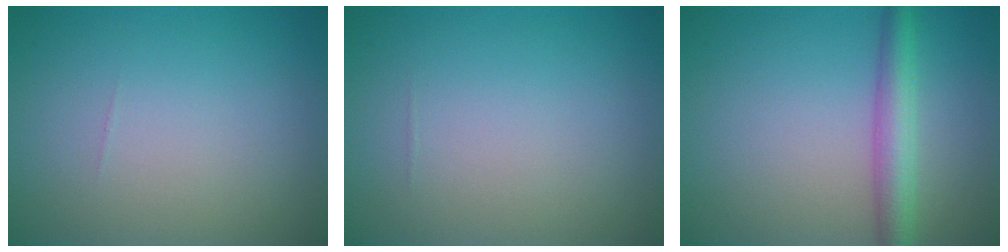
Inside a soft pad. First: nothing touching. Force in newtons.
{"total": 0.0}
{"total": 3.7, "press": 3.7, "slide": 0.1}